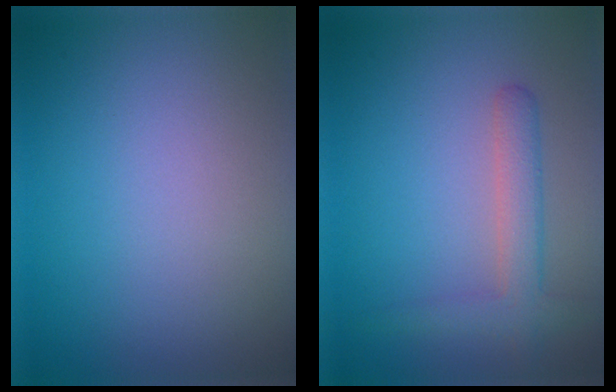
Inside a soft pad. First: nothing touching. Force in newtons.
{"total": 3.0, "press": 3.0, "slide": 0.2}